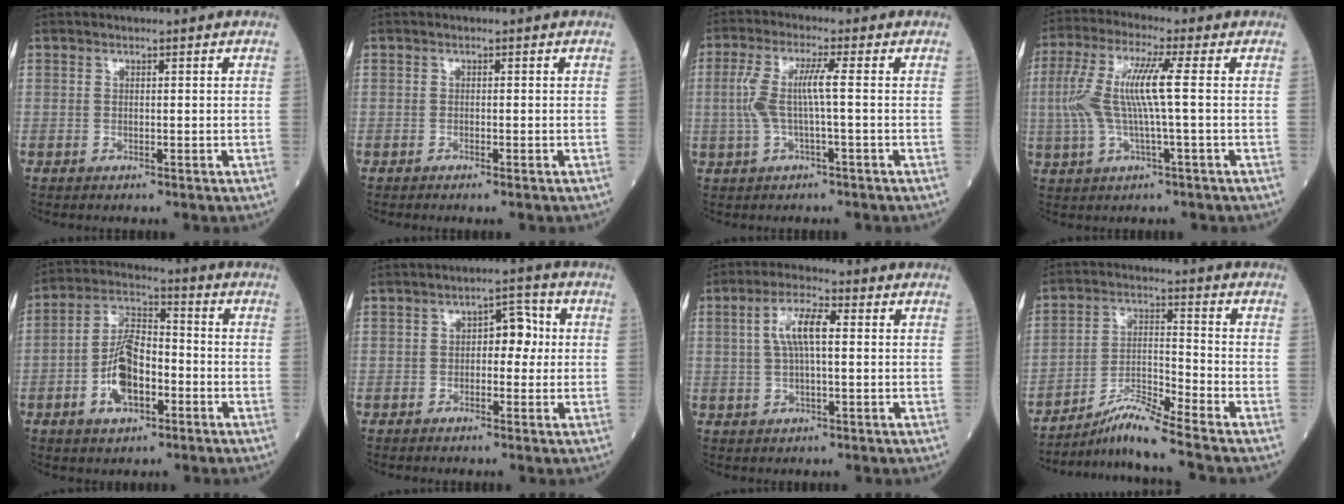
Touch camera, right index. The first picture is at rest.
{"total": 0.8, "force": [-0.6, -0.1, 0.5], "torque": [-0.011, 0.000, -0.010]}
{"total": 5.9, "force": [0.0, 0.2, 5.9], "torque": [-0.135, 0.014, -0.001]}
{"total": 9.6, "force": [0.5, 0.5, 9.6], "torque": [-0.212, 0.017, 0.006]}
{"total": 10.0, "force": [-3.1, 4.7, 8.3], "torque": [-0.167, 0.017, -0.058]}
{"total": 4.7, "force": [0.4, 2.6, 3.9], "torque": [-0.051, 0.021, 0.002]}
{"total": 6.4, "force": [1.2, 1.6, 6.0], "torque": [-0.122, 0.016, 0.023]}
{"total": 7.7, "force": [-6.8, -1.9, 3.2], "torque": [-0.068, -0.013, -0.125]}